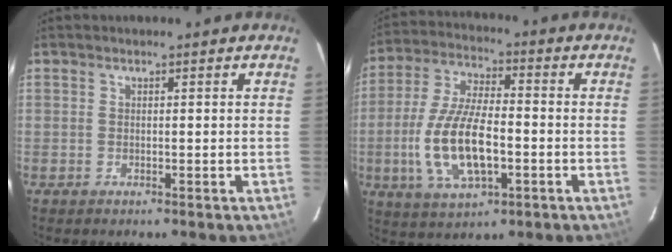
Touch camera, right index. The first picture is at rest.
{"total": 14.9, "force": [-3.5, 6.1, 13.2], "torque": [-0.277, -0.006, -0.060]}